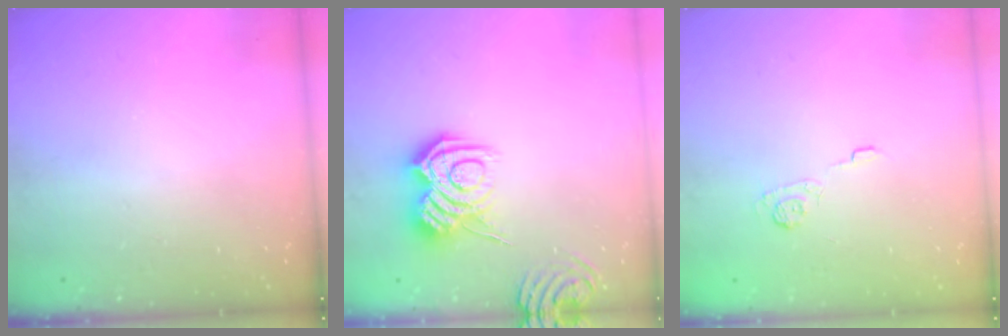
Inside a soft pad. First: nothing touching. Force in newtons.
{"total": 9.6, "press": 9.6, "slide": 0.4}
{"total": 3.9, "press": 3.6, "slide": 1.4}